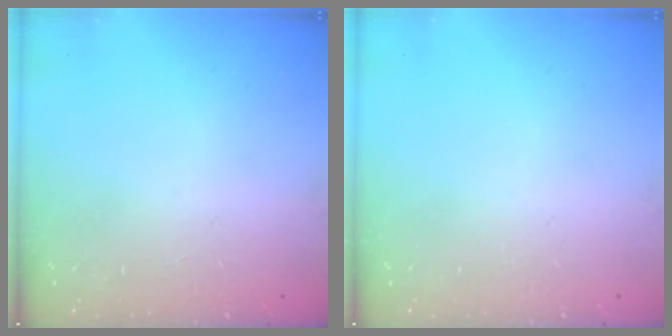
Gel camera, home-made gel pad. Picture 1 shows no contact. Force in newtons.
{"total": 0.0}